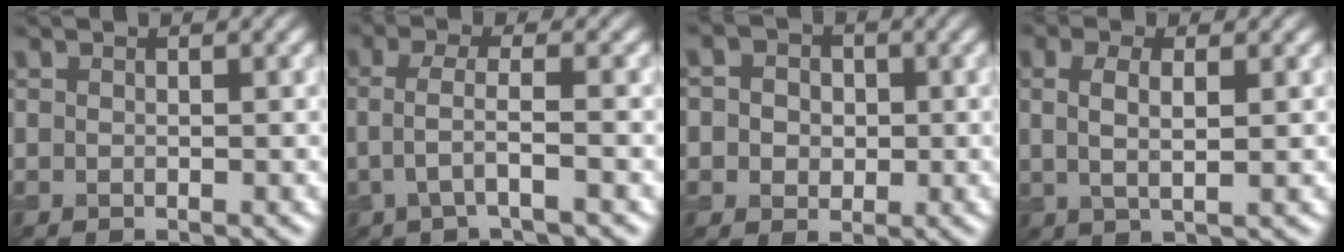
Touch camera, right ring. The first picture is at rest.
{"total": 2.7, "force": [-0.5, 0.5, 2.6], "torque": [-0.054, 0.001, -0.013]}
{"total": 5.1, "force": [1.1, 4.4, 2.5], "torque": [-0.029, 0.029, -0.011]}
{"total": 2.8, "force": [0.6, 0.9, 2.6], "torque": [-0.053, 0.002, 0.011]}